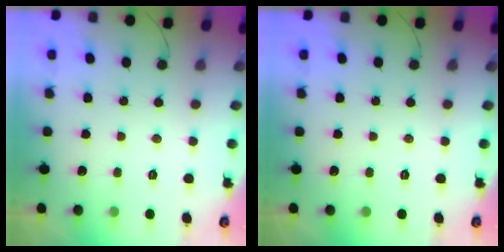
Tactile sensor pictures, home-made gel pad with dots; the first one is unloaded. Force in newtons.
{"total": 0.0}